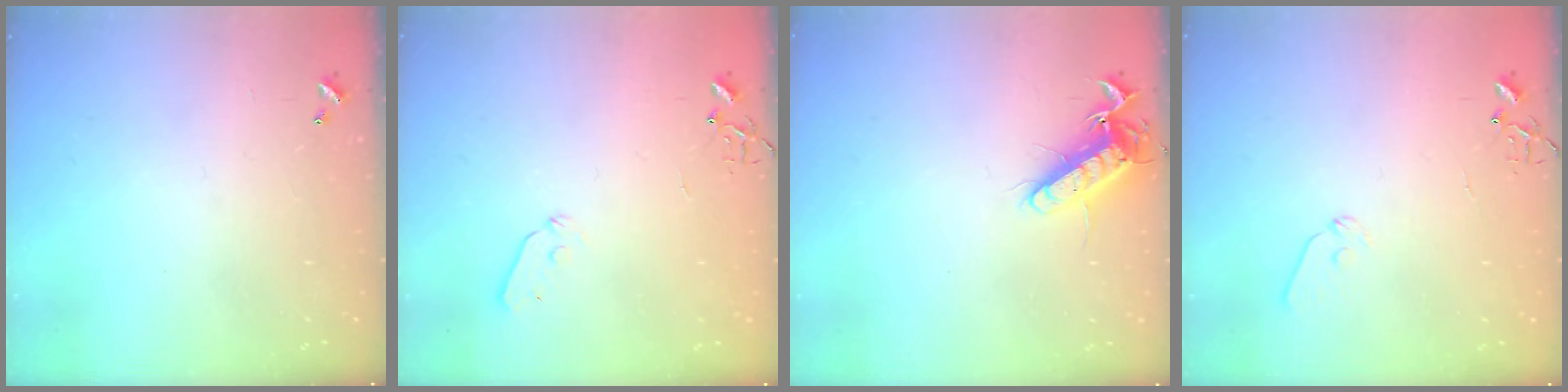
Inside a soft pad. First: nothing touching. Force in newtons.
{"total": 4.5, "press": 4.4, "slide": 0.6}
{"total": 12.2, "press": 12.1, "slide": 1.1}
{"total": 6.8, "press": 6.8, "slide": 1.0}